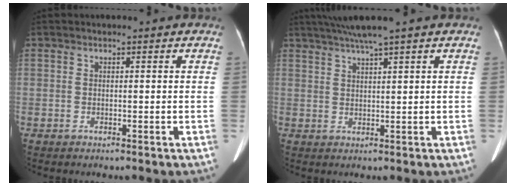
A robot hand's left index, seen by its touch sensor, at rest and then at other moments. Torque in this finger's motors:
{"motor_torque": [0.59, -0.72, 0.07, 0.09]}